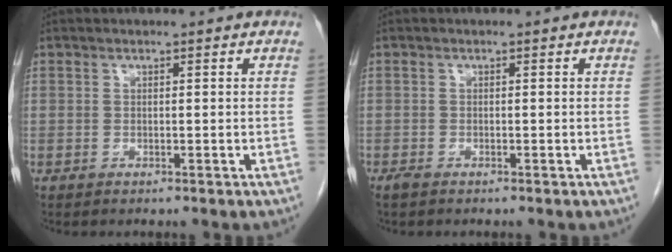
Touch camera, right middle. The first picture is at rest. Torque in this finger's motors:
{"motor_torque": [0.03, 0.04, -0.02, 0.01]}